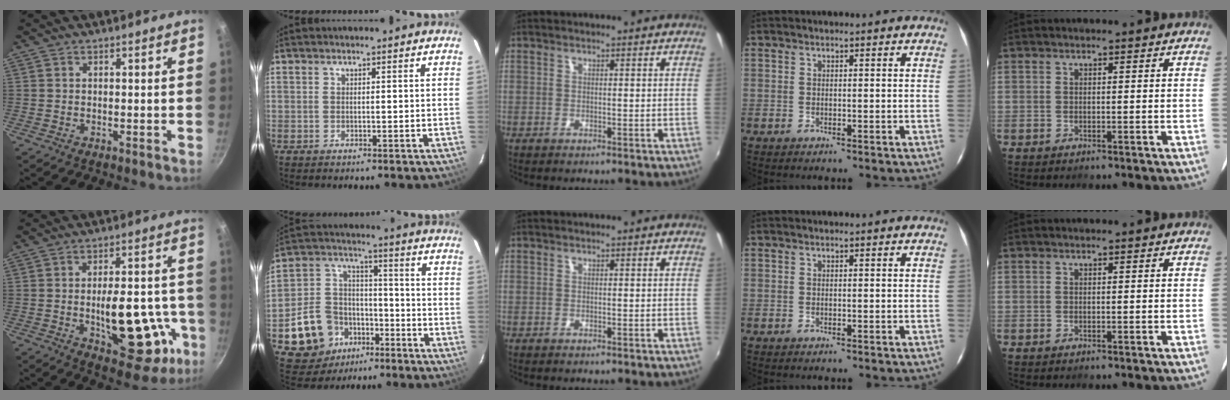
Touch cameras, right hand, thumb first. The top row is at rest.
{"thumb": {"total": 20.0, "force": [-5.1, 9.6, 16.8], "torque": [-0.182, 0.017, -0.059]}, "index": {"total": 14.7, "force": [-7.7, 11.5, 4.8], "torque": [-0.127, 0.045, -0.112]}}